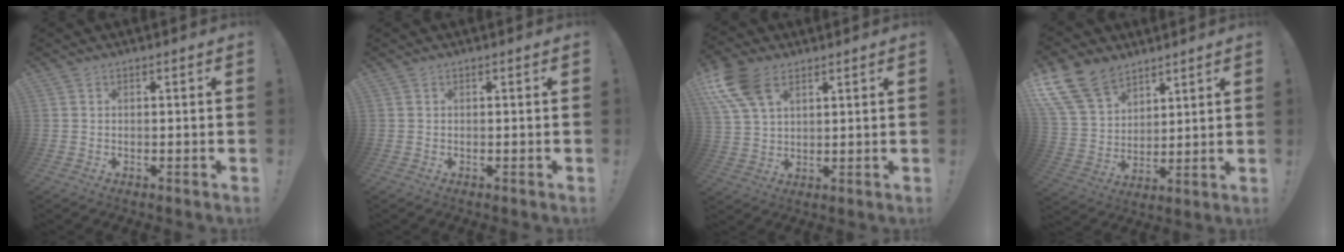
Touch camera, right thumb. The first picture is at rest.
{"total": 0.0}
{"total": 12.1, "force": [6.0, 7.0, 7.9], "torque": [-0.156, -0.014, 0.117]}
{"total": 16.3, "force": [11.2, 9.6, 6.9], "torque": [-0.135, -0.066, 0.218]}